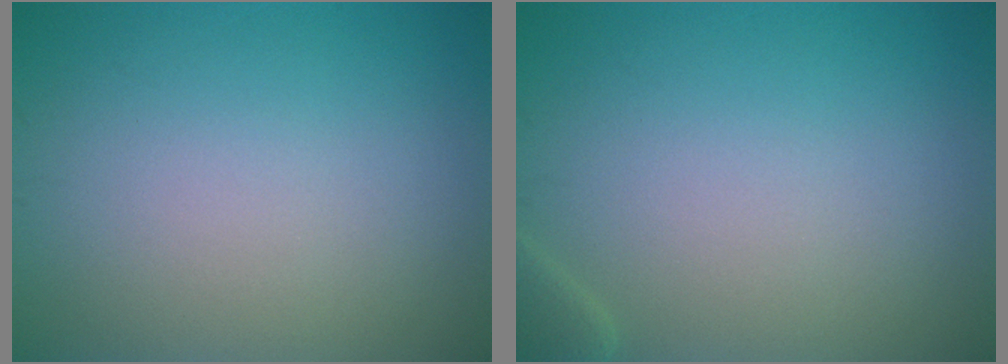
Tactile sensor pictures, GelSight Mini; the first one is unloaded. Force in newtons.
{"total": 1.1, "press": 1.1, "slide": 0.1}